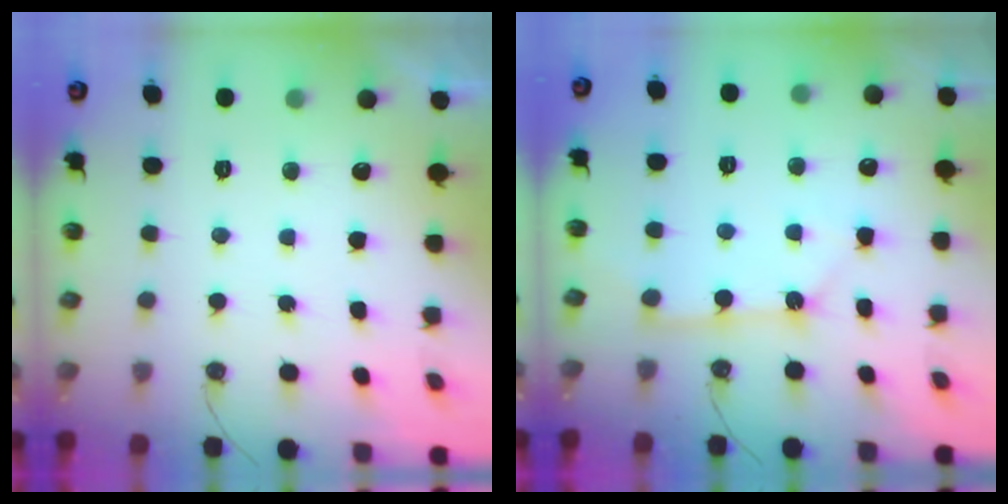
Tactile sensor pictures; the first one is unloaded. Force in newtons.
{"total": 4.4, "press": 4.4, "slide": 0.4}